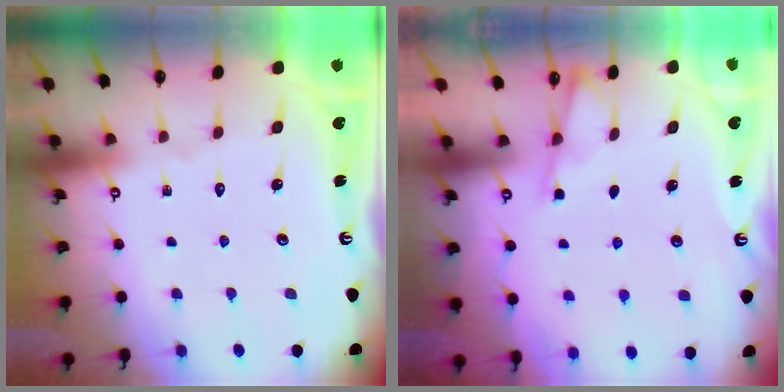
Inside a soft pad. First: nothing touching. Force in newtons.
{"total": 2.4, "press": 2.3, "slide": 0.5}